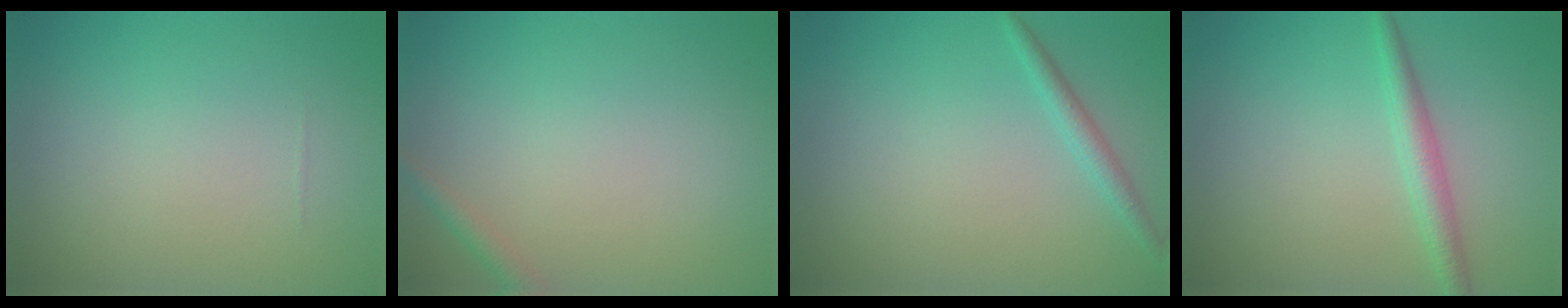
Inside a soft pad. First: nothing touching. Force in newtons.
{"total": 1.2, "press": 1.2, "slide": 0.0}
{"total": 1.5, "press": 1.5, "slide": 0.1}
{"total": 2.3, "press": 2.3, "slide": 0.0}